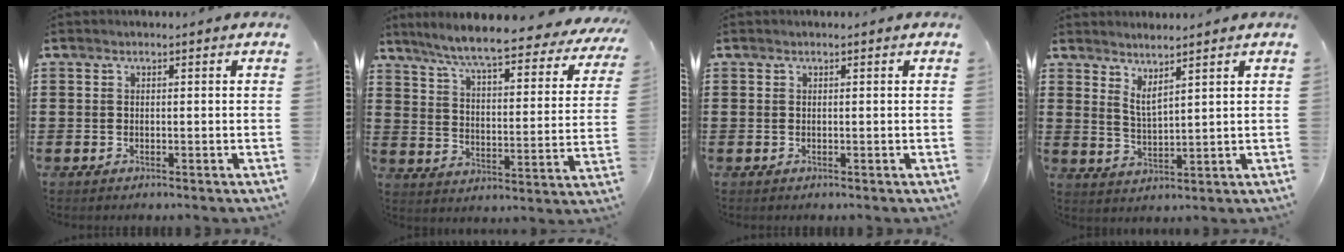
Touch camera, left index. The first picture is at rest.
{"total": 7.9, "force": [6.9, -0.2, 3.8], "torque": [-0.102, -0.047, 0.113]}
{"total": 0.0}
{"total": 2.9, "force": [2.5, 0.0, 1.5], "torque": [-0.038, -0.006, 0.045]}